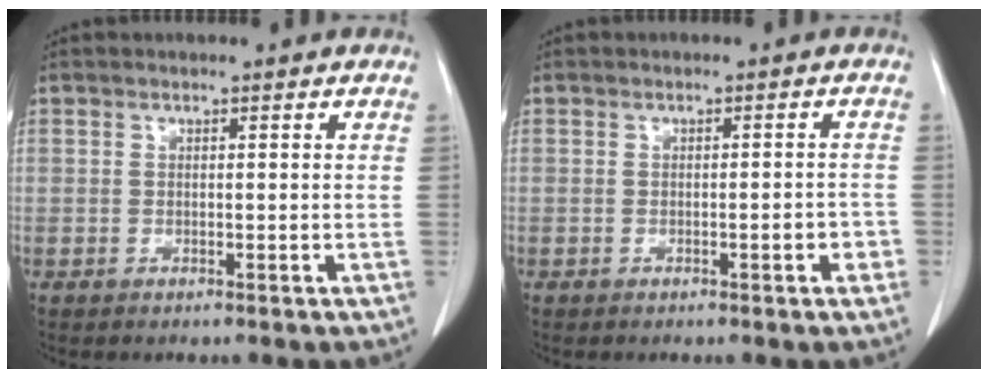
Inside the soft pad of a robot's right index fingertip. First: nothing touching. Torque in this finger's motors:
{"motor_torque": [0.52, -0.36, 0.30, 0.06]}